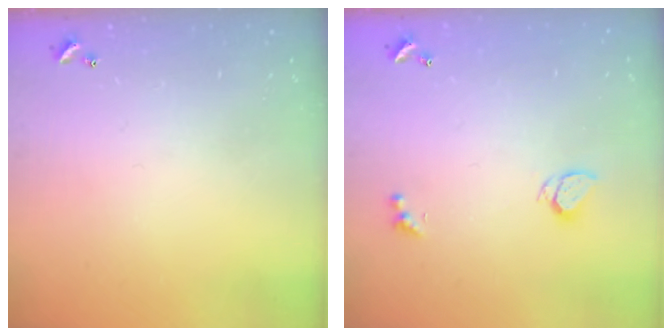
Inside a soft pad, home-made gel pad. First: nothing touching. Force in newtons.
{"total": 2.4, "press": 2.3, "slide": 0.6}